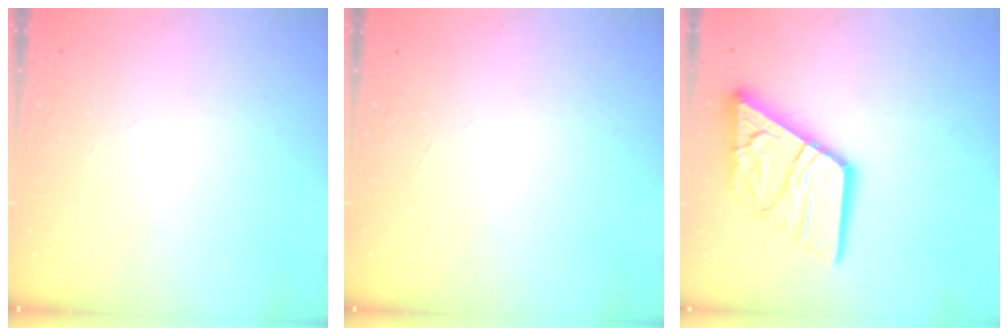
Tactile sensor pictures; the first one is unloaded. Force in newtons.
{"total": 0.0}
{"total": 19.0, "press": 18.8, "slide": 2.1}